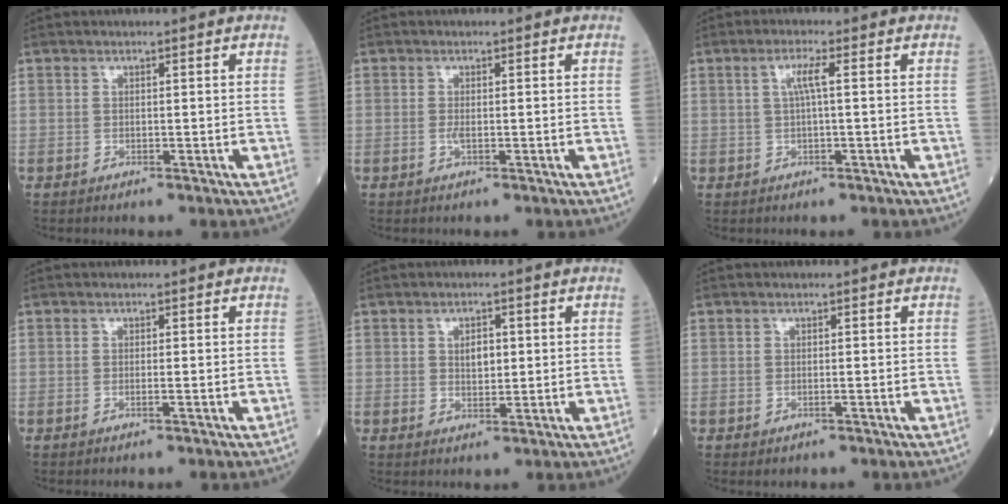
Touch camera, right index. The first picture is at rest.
{"total": 0.9, "force": [-0.2, 0.1, 0.9], "torque": [-0.022, -0.002, -0.005]}
{"total": 2.8, "force": [0.5, -0.1, 2.7], "torque": [-0.056, 0.006, 0.009]}
{"total": 0.6, "force": [-0.2, -0.1, 0.5], "torque": [-0.011, 0.001, -0.005]}
{"total": 2.8, "force": [0.6, 1.5, 2.3], "torque": [-0.036, -0.001, 0.010]}
{"total": 0.7, "force": [-0.2, 0.3, 0.5], "torque": [-0.014, -0.003, -0.001]}